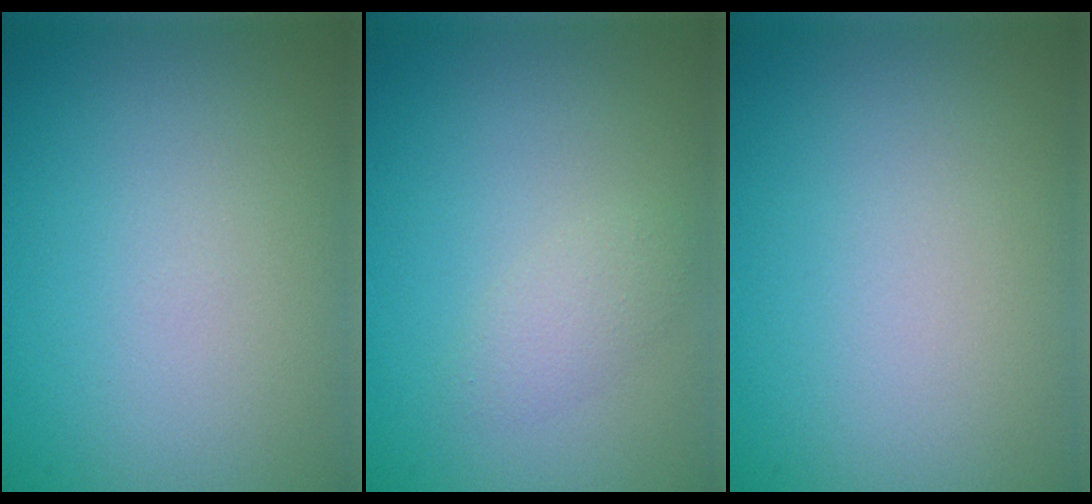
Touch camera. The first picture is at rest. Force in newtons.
{"total": 1.5, "press": 1.5, "slide": 0.1}
{"total": 0.0}